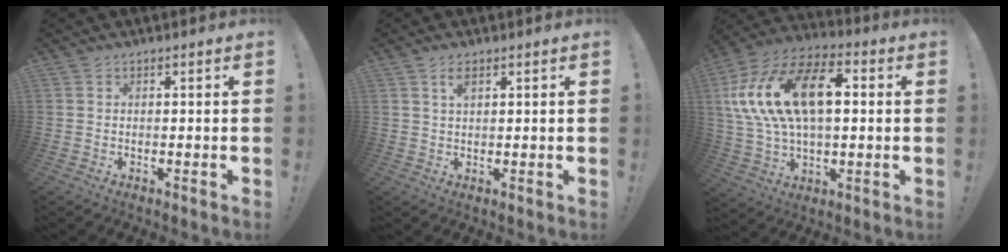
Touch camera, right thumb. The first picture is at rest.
{"total": 2.8, "force": [1.7, 0.8, 2.2], "torque": [-0.030, -0.005, 0.026]}
{"total": 22.1, "force": [4.9, 12.7, 17.4], "torque": [-0.320, -0.003, 0.082]}